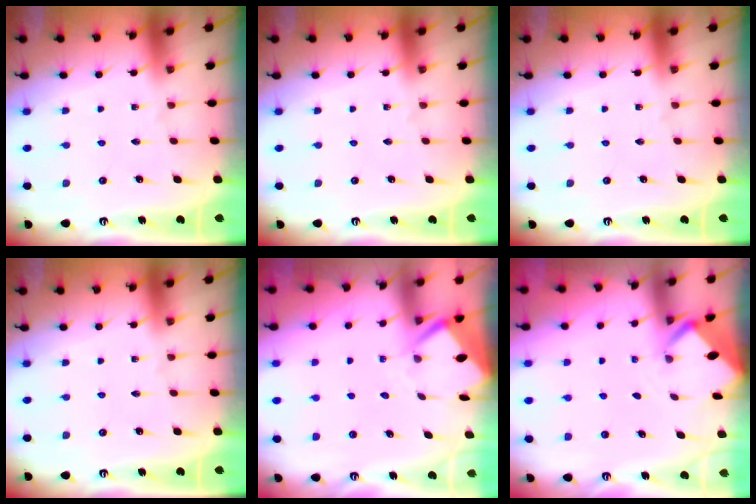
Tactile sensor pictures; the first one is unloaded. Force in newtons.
{"total": 0.0}
{"total": 0.0}
{"total": 0.0}
{"total": 3.5, "press": 3.5, "slide": 0.3}
{"total": 1.8, "press": 1.8, "slide": 0.1}